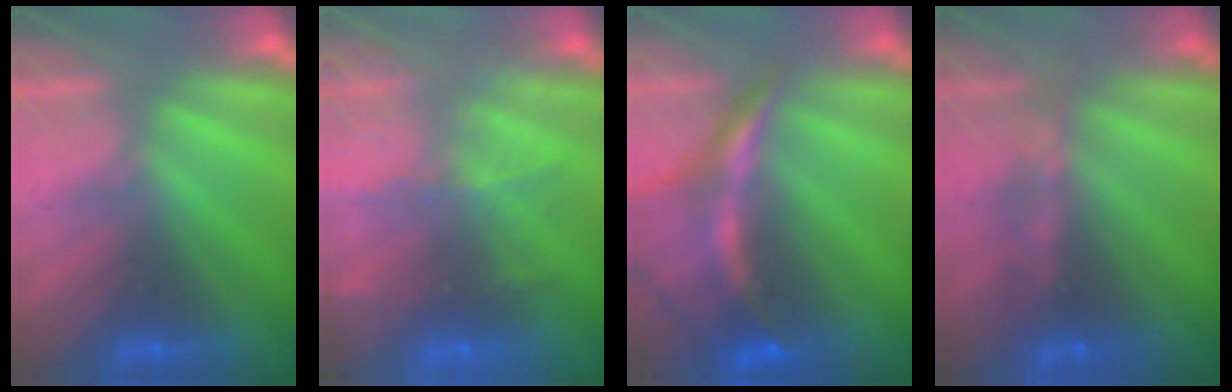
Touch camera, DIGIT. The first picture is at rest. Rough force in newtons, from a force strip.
{"total": 7.4}
{"total": 5.7}
{"total": 7.3}